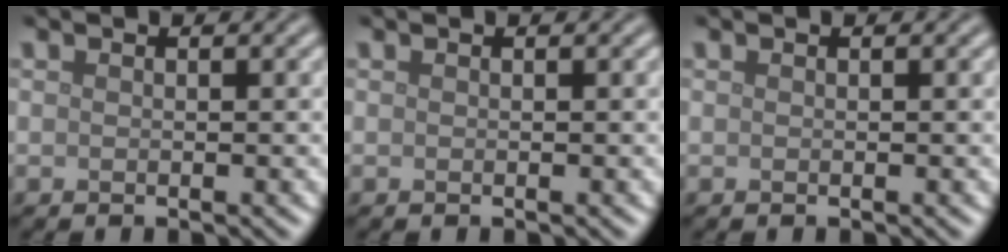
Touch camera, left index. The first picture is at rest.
{"total": 0.0}
{"total": 0.0}